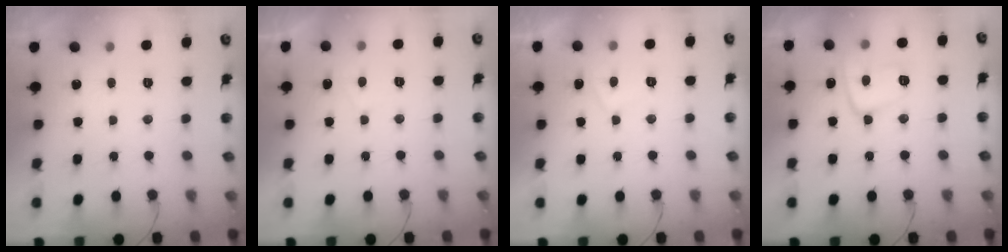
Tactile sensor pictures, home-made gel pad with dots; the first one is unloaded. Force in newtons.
{"total": 0.9, "press": 0.7, "slide": 0.6}
{"total": 3.1, "press": 3.0, "slide": 0.7}
{"total": 11.1, "press": 11.1, "slide": 0.8}